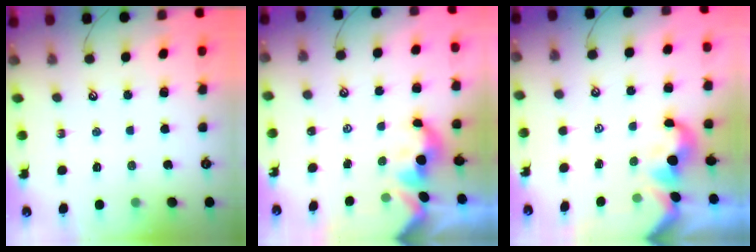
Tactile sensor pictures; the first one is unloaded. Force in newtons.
{"total": 1.8, "press": 1.8, "slide": 0.2}
{"total": 0.9, "press": 0.8, "slide": 0.4}